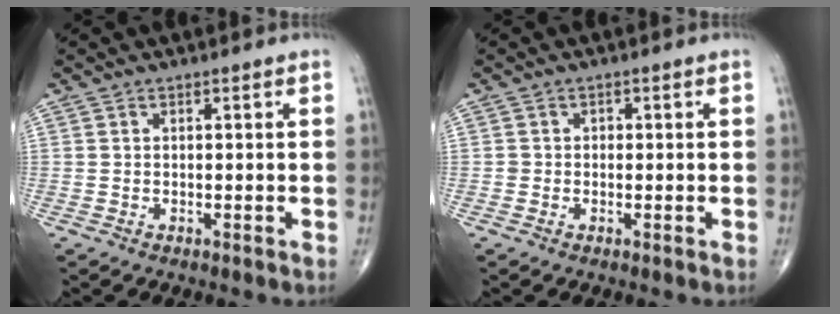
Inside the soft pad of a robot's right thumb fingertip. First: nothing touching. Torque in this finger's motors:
{"motor_torque": [-0.05, 0.18, 0.32, -0.09, -0.01]}